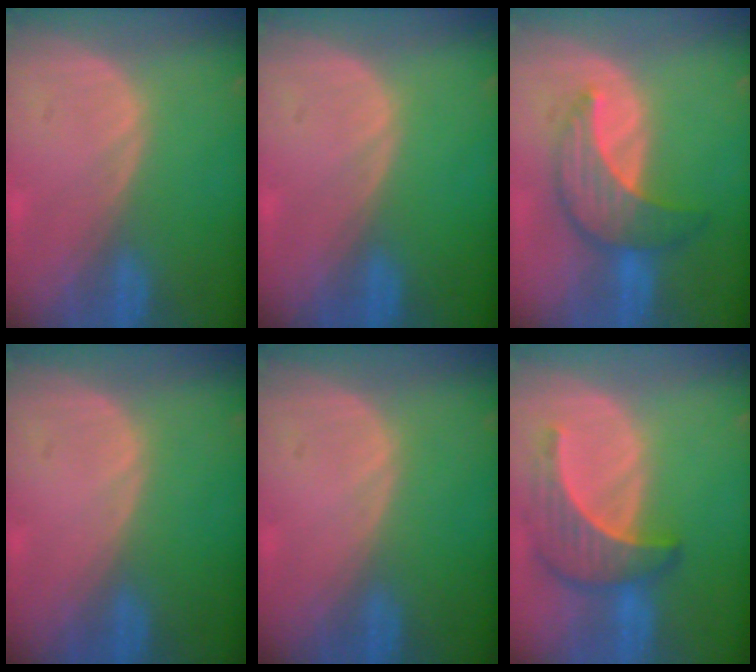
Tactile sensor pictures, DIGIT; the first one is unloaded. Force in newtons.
{"total": 0.0}
{"total": 7.1, "press": 7.1, "slide": 0.1}
{"total": 0.0}
{"total": 0.0}
{"total": 6.8, "press": 6.8, "slide": 0.7}